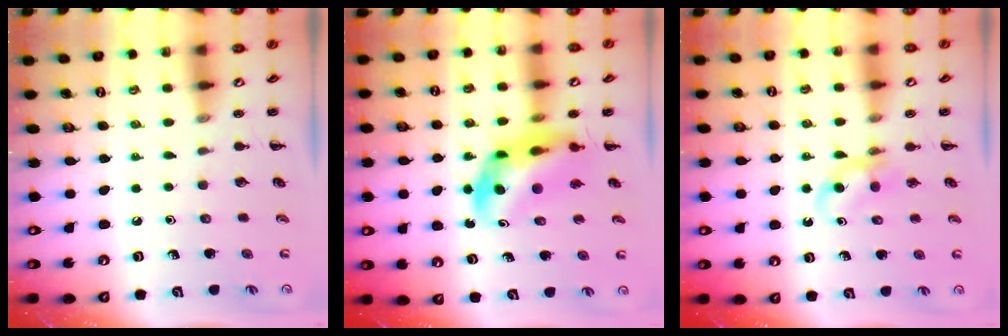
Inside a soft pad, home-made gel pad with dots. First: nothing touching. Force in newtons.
{"total": 11.3, "press": 10.6, "slide": 3.7}
{"total": 3.8, "press": 3.6, "slide": 1.3}